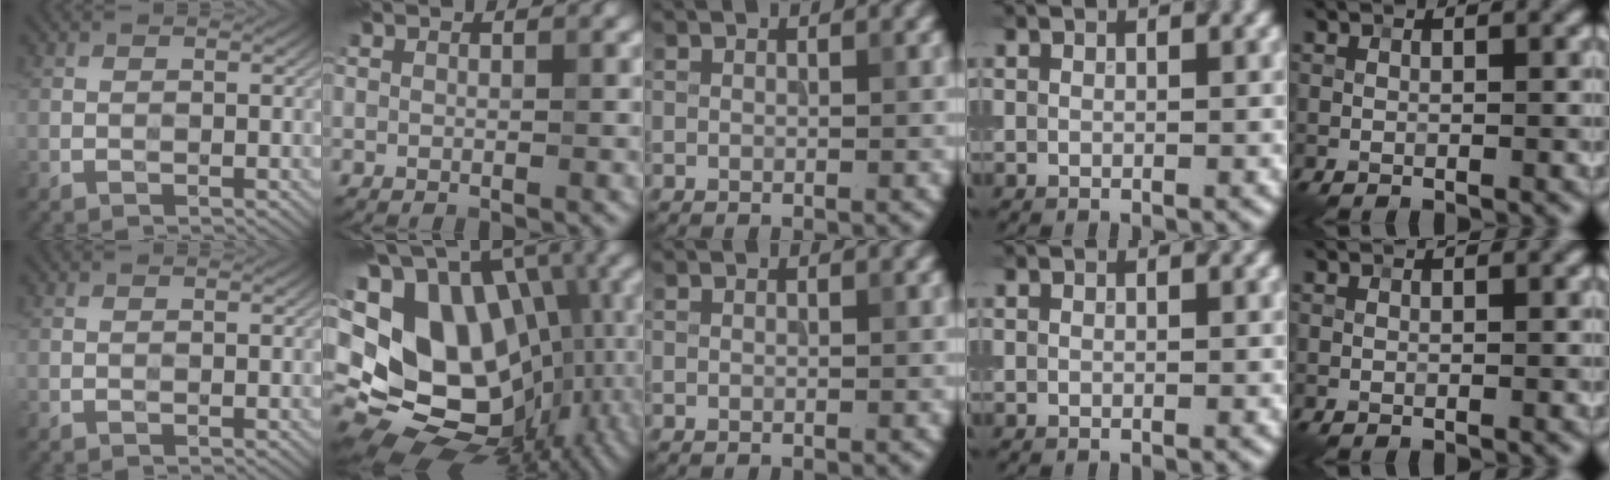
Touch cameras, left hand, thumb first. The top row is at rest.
{"index": {"total": 19.2, "force": [0.4, 14.1, 13.1], "torque": [-0.222, 0.009, 0.034]}}